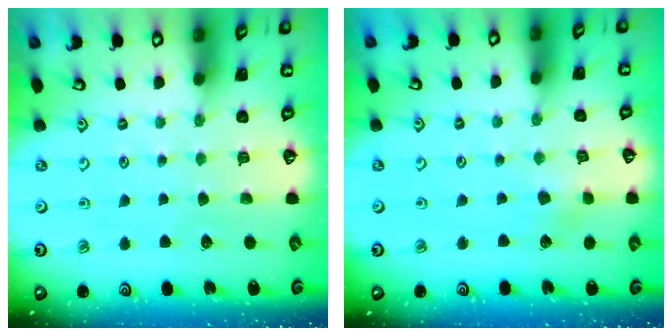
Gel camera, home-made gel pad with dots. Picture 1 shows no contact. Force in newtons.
{"total": 3.3, "press": 3.3, "slide": 0.3}